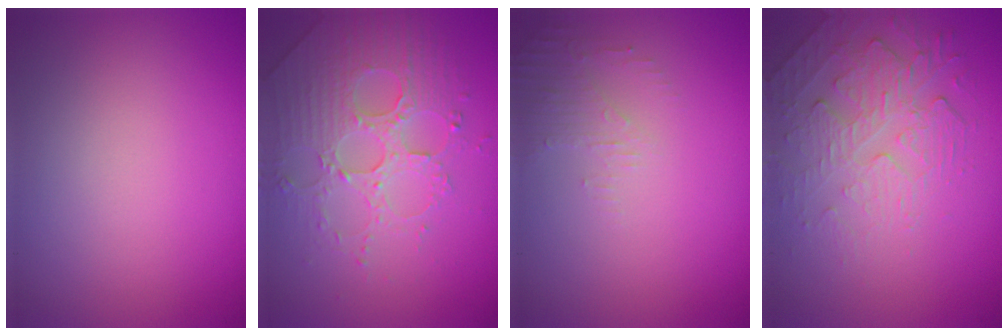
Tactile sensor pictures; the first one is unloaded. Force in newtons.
{"total": 4.1, "press": 3.9, "slide": 1.2}
{"total": 1.9, "press": 1.8, "slide": 0.4}
{"total": 2.7, "press": 2.1, "slide": 1.7}